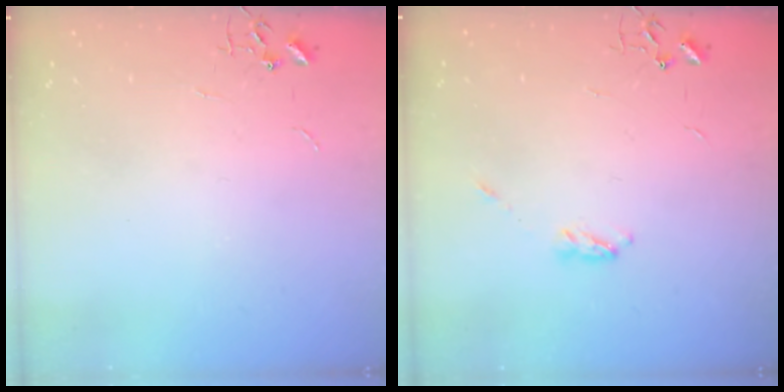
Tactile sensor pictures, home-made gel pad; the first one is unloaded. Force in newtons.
{"total": 3.3, "press": 3.3, "slide": 0.5}